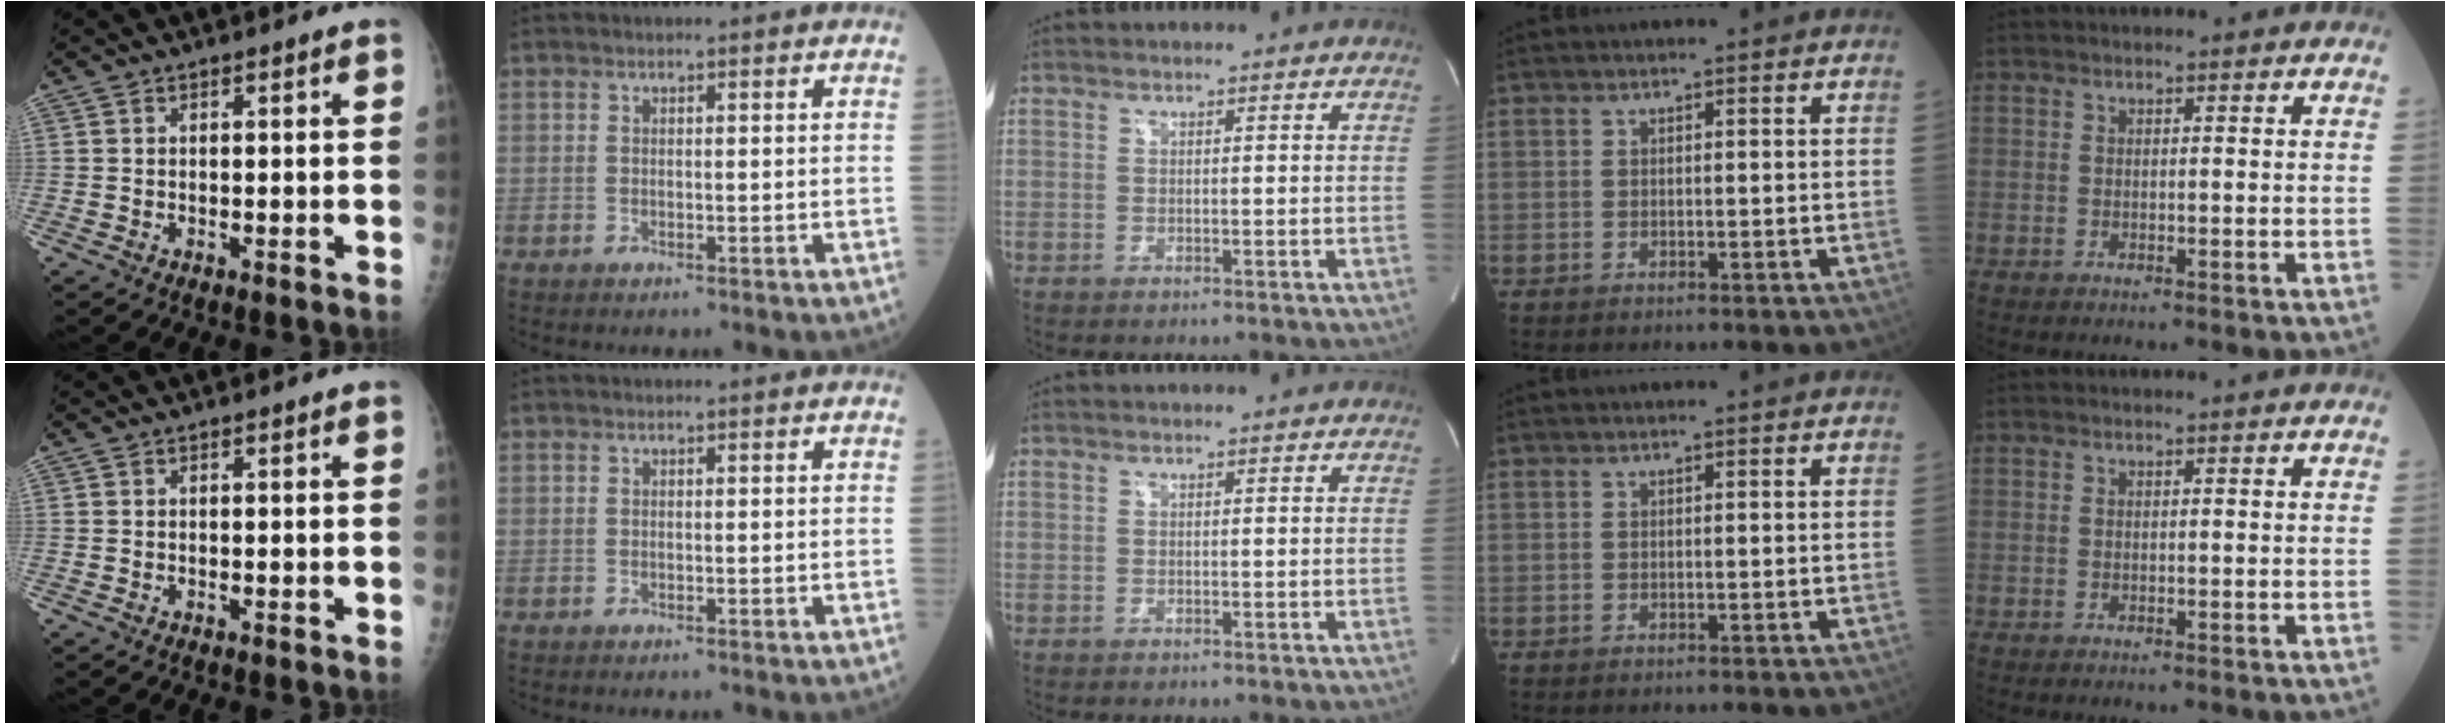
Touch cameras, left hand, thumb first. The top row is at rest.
{}